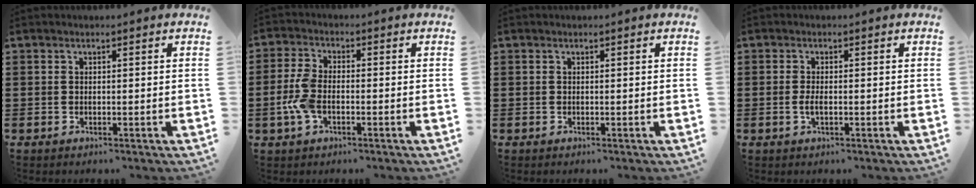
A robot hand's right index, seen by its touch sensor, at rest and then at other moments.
{"total": 5.5, "force": [-1.5, 2.8, 4.5], "torque": [-0.114, -0.004, -0.035]}
{"total": 0.0}
{"total": 1.6, "force": [-0.4, 0.5, 1.5], "torque": [-0.035, -0.002, -0.009]}